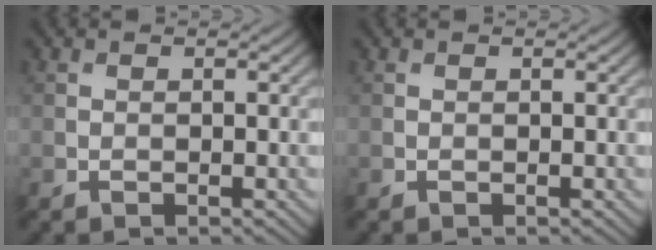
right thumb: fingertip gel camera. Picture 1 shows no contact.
{"total": 0.0}